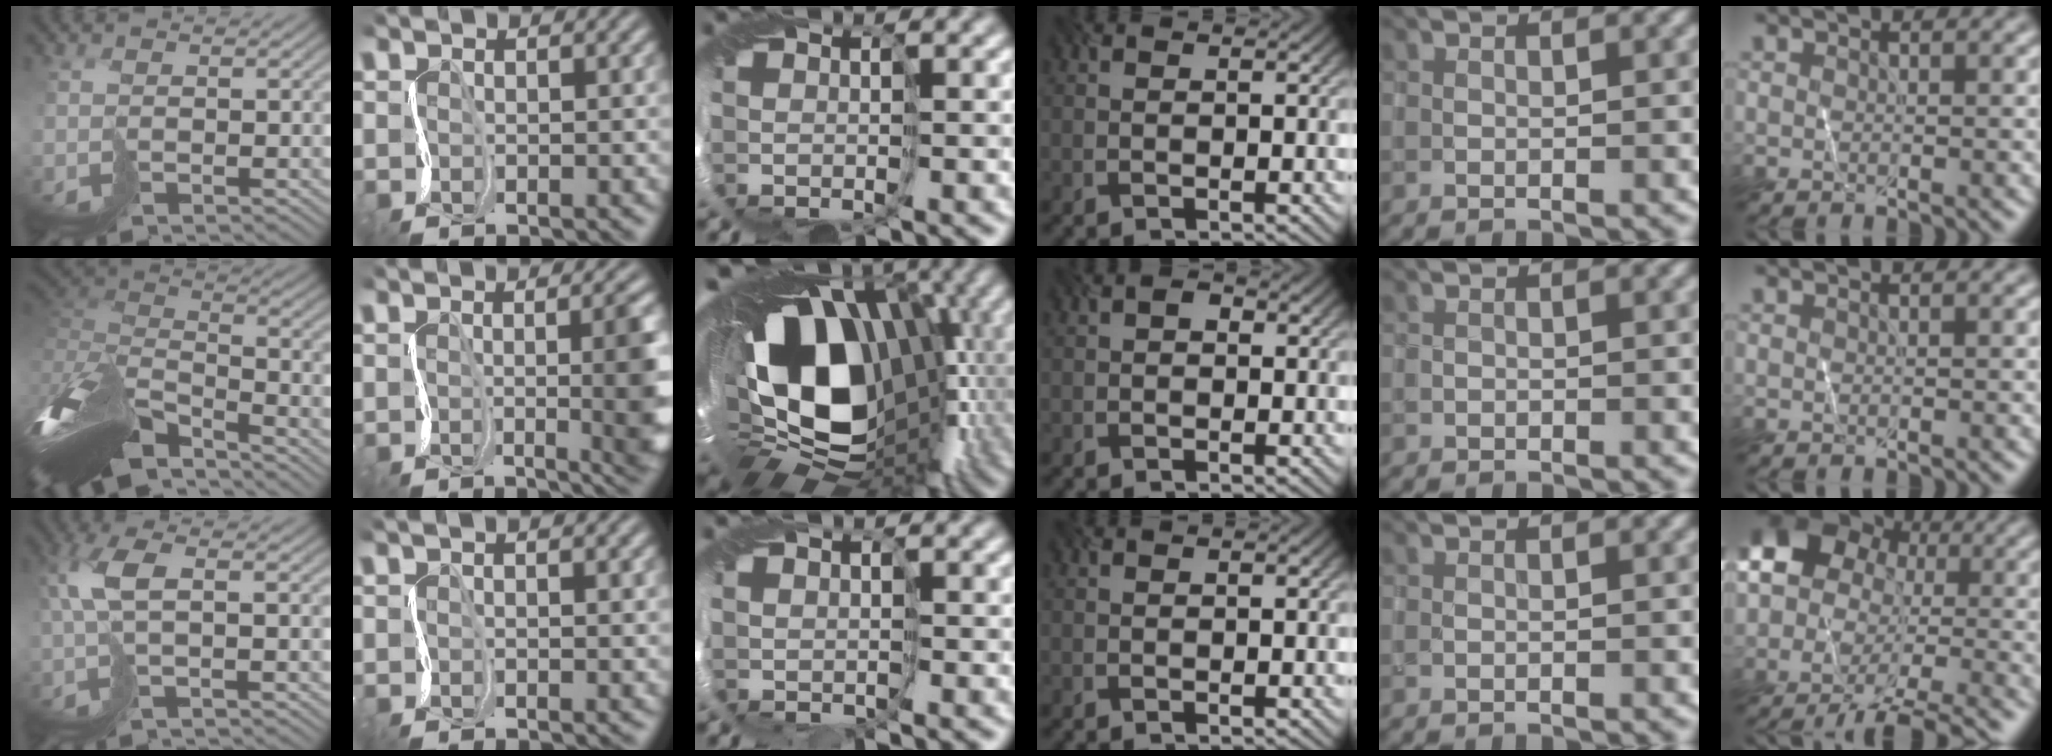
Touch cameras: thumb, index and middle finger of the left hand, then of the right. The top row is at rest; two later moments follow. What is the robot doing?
{"motion": "cut", "object": "receipt paper"}